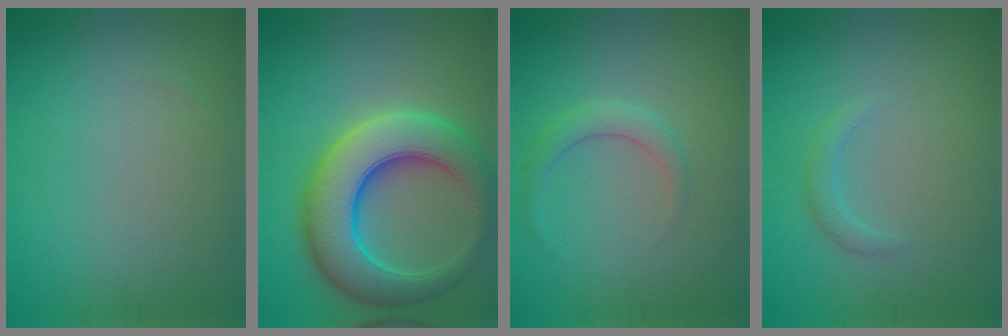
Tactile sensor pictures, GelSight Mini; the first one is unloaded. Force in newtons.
{"total": 10.1, "press": 10.1, "slide": 0.4}
{"total": 2.0, "press": 2.0, "slide": 0.1}
{"total": 1.3, "press": 1.3, "slide": 0.1}